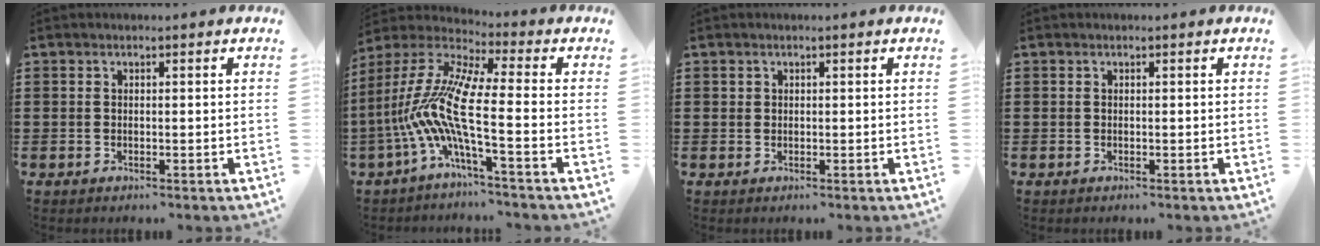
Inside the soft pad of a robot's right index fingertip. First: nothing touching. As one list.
[{"total": 12.2, "force": [-3.2, 2.5, 11.5], "torque": [-0.281, -0.029, -0.076]}, {"total": 0.8, "force": [0.4, 0.6, 0.1], "torque": [-0.003, 0.003, 0.008]}, {"total": 0.0}]